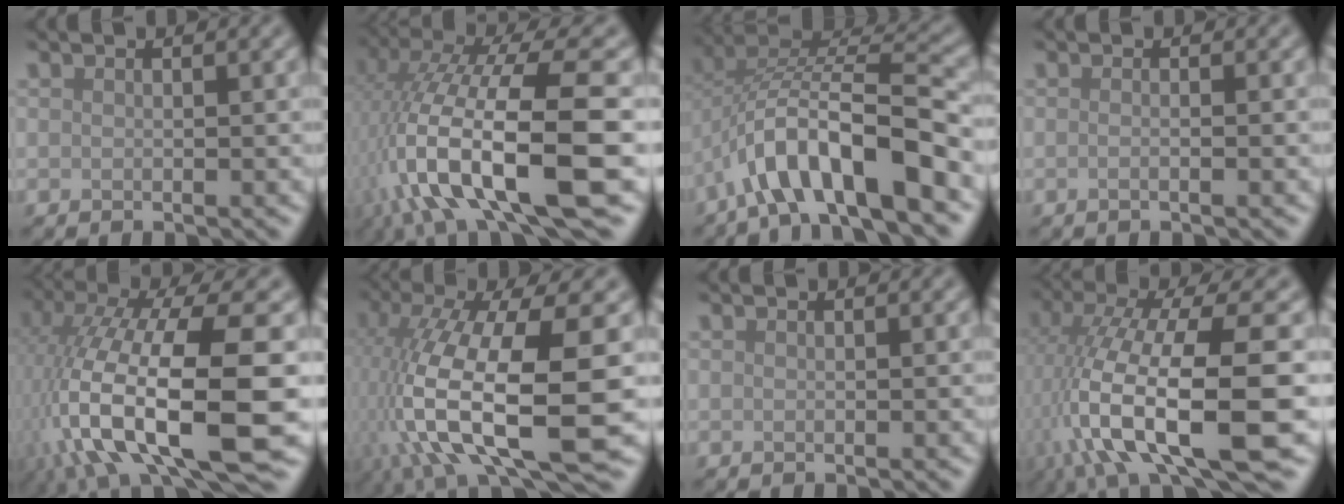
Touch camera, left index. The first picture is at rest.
{"total": 13.5, "force": [-3.4, 3.6, 12.6], "torque": [-0.218, 0.005, -0.052]}
{"total": 9.5, "force": [-4.5, 3.0, 7.8], "torque": [-0.125, 0.014, -0.080]}
{"total": 1.6, "force": [0.0, 0.8, 1.4], "torque": [0.004, -0.008, -0.014]}
{"total": 14.5, "force": [-3.0, 4.8, 13.4], "torque": [-0.252, -0.005, -0.042]}
{"total": 14.3, "force": [-2.5, 5.2, 13.1], "torque": [-0.270, -0.028, -0.033]}
{"total": 0.0}
{"total": 13.4, "force": [-2.8, 3.8, 12.5], "torque": [-0.231, -0.009, -0.042]}